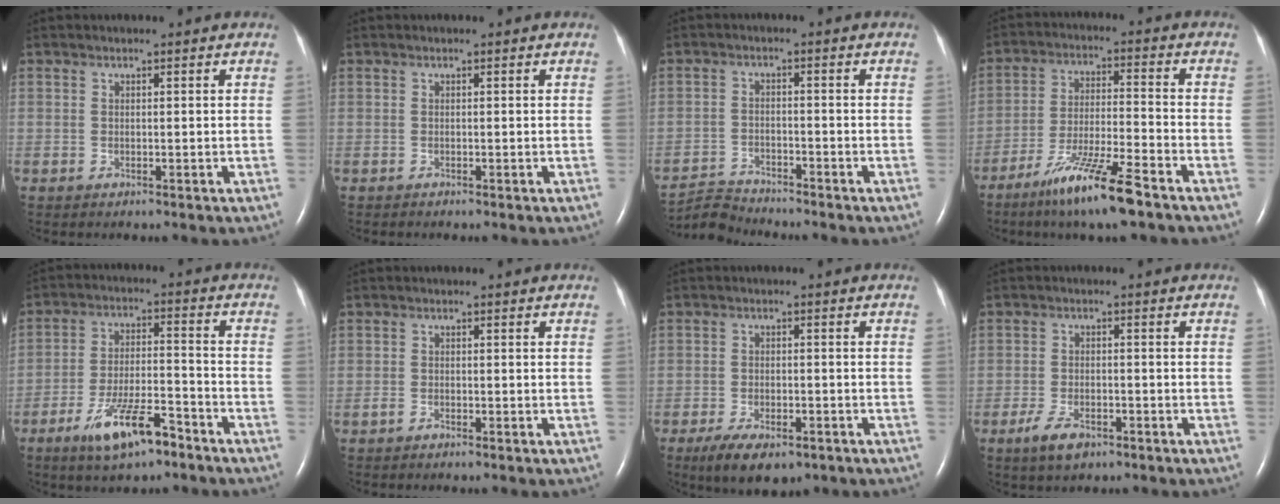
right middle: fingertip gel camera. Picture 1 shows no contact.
{"total": 0.0}
{"total": 4.5, "force": [-4.4, -0.6, -1.1], "torque": [0.017, -0.013, -0.082]}
{"total": 11.4, "force": [-7.9, 0.3, 8.3], "torque": [-0.161, -0.031, -0.146]}
{"total": 10.1, "force": [-6.7, 2.4, 7.2], "torque": [-0.134, -0.006, -0.116]}
{"total": 0.7, "force": [-0.6, 0.2, 0.3], "torque": [-0.007, 0.001, -0.009]}
{"total": 7.7, "force": [-5.1, 3.2, 4.8], "torque": [-0.078, -0.009, -0.078]}
{"total": 4.5, "force": [-2.8, 1.9, 2.9], "torque": [-0.065, -0.004, -0.047]}